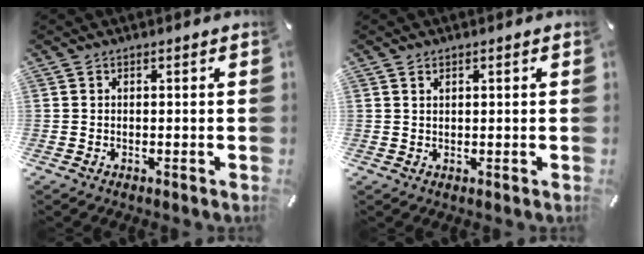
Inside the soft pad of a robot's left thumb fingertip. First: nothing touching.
{"total": 0.7, "force": [0.4, 0.3, 0.4], "torque": [-0.008, 0.001, 0.008]}